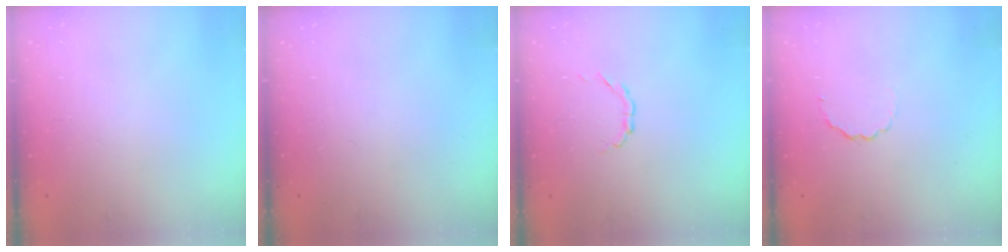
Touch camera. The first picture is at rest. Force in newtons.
{"total": 0.0}
{"total": 2.5, "press": 2.4, "slide": 0.6}
{"total": 2.7, "press": 2.5, "slide": 0.9}